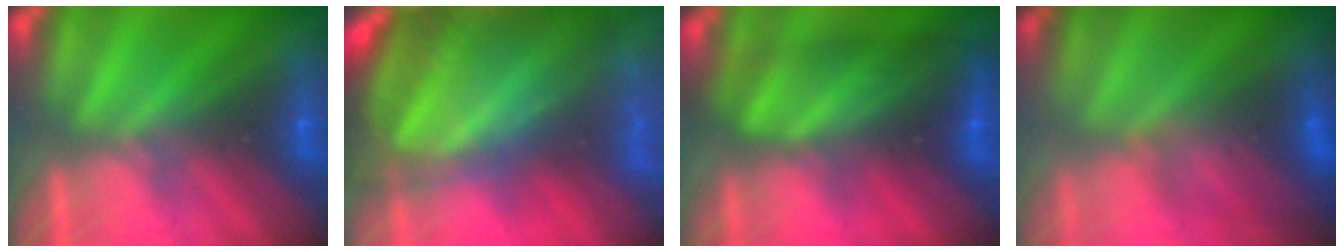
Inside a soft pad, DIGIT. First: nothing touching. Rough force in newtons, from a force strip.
{"total": 10.7}
{"total": 8.3}
{"total": 4.5}